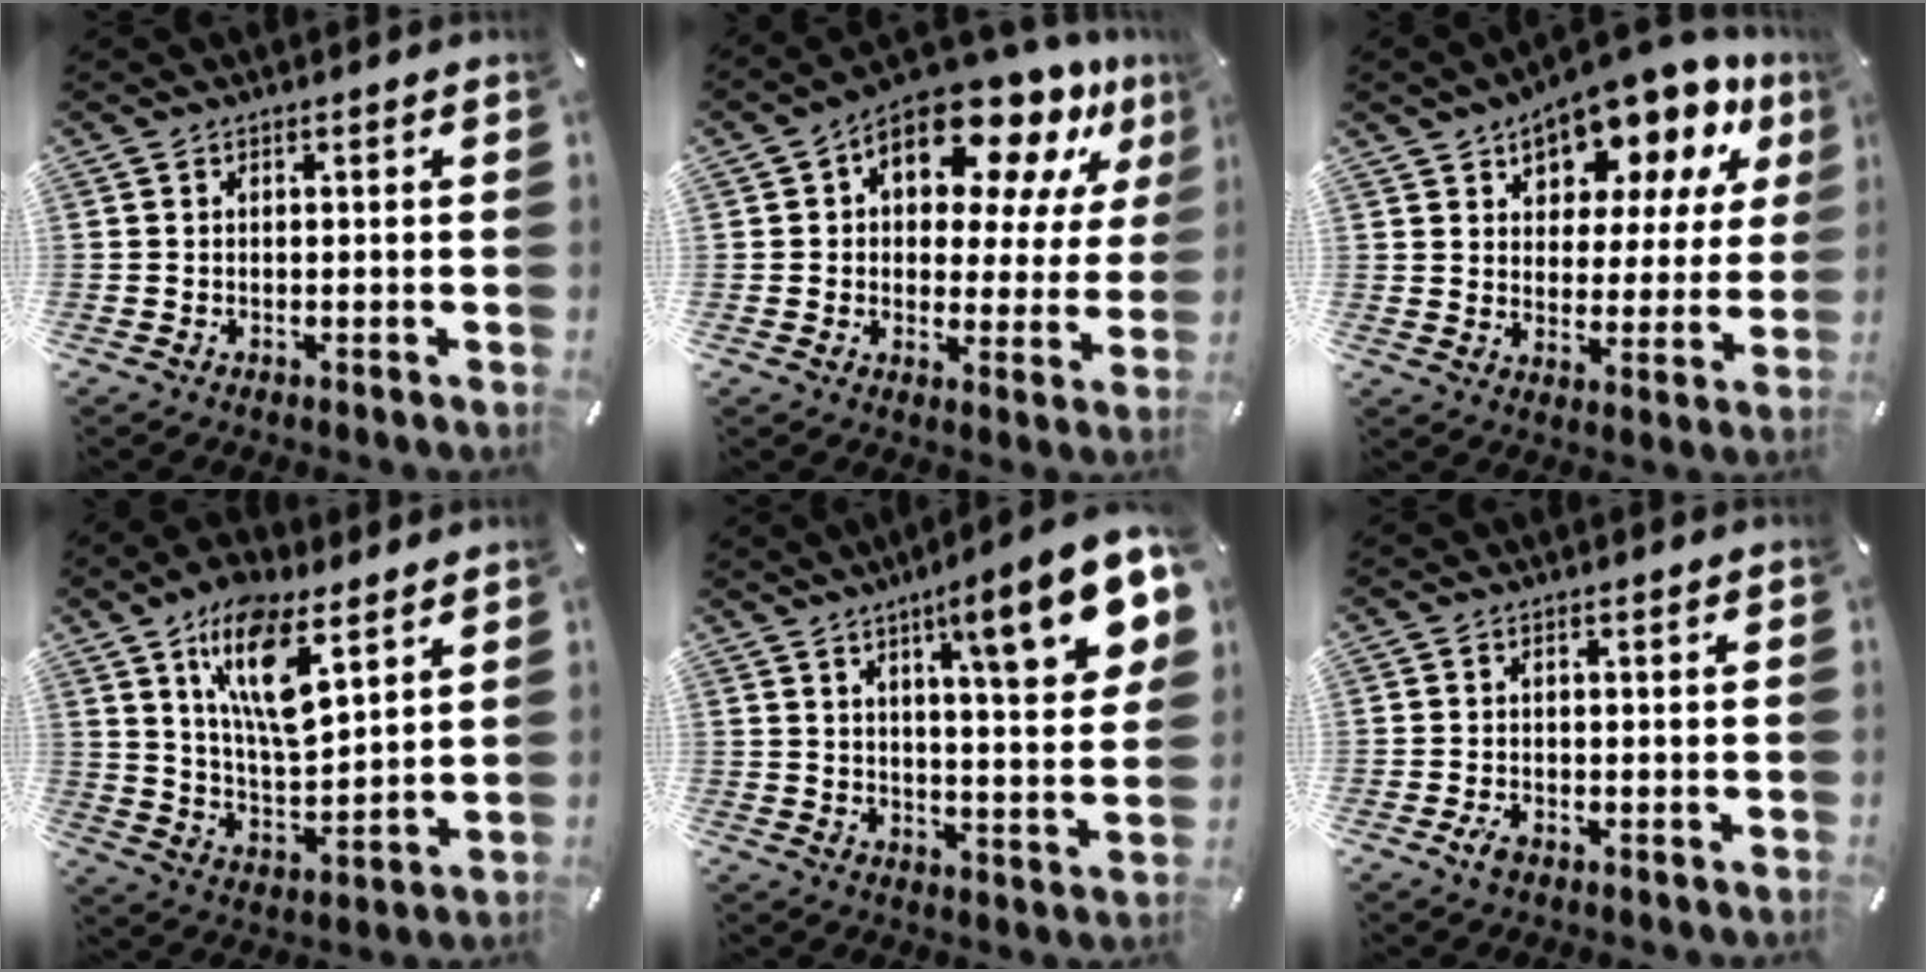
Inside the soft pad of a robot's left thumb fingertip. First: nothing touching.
{"total": 16.1, "force": [10.3, 8.0, 9.4], "torque": [-0.139, -0.068, 0.174]}
{"total": 13.0, "force": [10.3, 6.3, 4.9], "torque": [-0.077, -0.087, 0.175]}
{"total": 15.7, "force": [9.1, 6.6, 10.9], "torque": [-0.208, -0.027, 0.157]}
{"total": 16.7, "force": [8.5, 3.5, 13.9], "torque": [-0.195, -0.046, 0.123]}
{"total": 2.1, "force": [-1.1, 0.9, 1.5], "torque": [-0.041, -0.003, -0.025]}